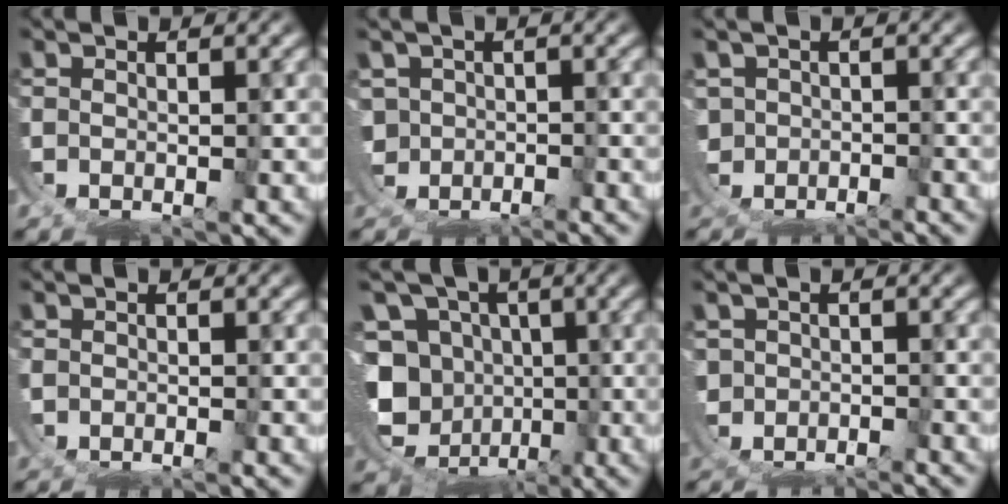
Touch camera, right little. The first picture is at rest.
{"total": 2.0, "force": [-1.2, 1.4, -0.8], "torque": [-0.008, -0.029, -0.007]}
{"total": 2.4, "force": [-2.1, 1.0, -0.6], "torque": [-0.008, -0.029, -0.018]}
{"total": 1.3, "force": [-1.1, 0.6, -0.2], "torque": [-0.005, -0.002, -0.017]}
{"total": 12.4, "force": [0.4, 11.4, 4.9], "torque": [-0.113, -0.039, 0.006]}
{"total": 2.3, "force": [-2.1, 0.8, -0.6], "torque": [-0.011, -0.027, -0.020]}